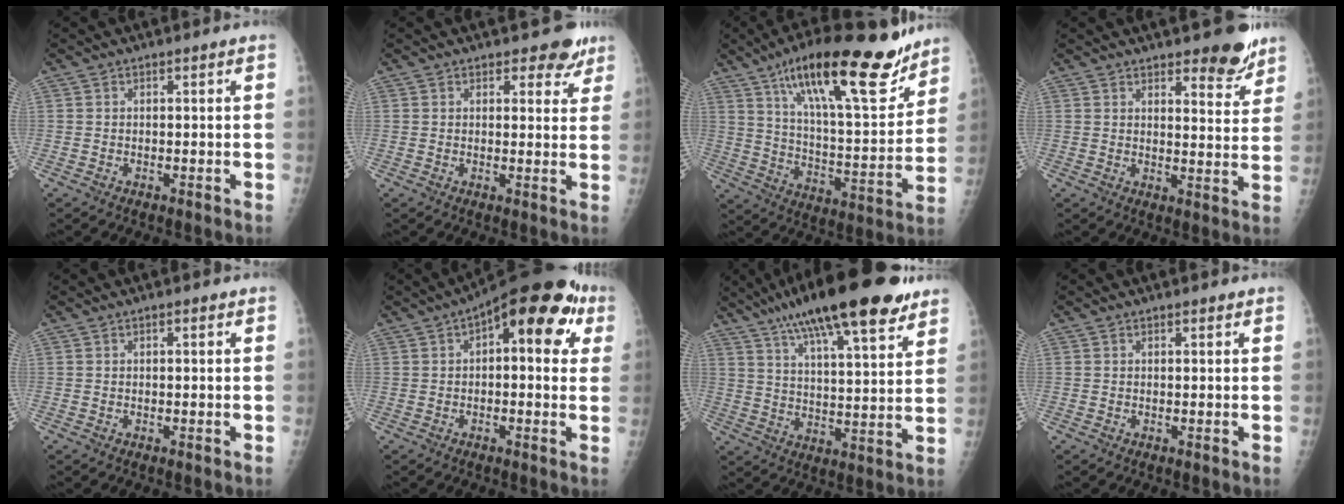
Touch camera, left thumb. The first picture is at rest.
{"total": 4.7, "force": [3.5, 2.6, 1.7], "torque": [0.012, -0.020, 0.038]}
{"total": 25.0, "force": [16.4, 7.2, 17.4], "torque": [-0.246, -0.064, 0.268]}
{"total": 7.4, "force": [5.5, 2.6, 4.3], "torque": [-0.027, -0.036, 0.073]}
{"total": 0.8, "force": [0.4, 0.3, 0.6], "torque": [-0.011, 0.001, 0.004]}
{"total": 16.7, "force": [5.5, 7.4, 13.9], "torque": [-0.149, 0.025, 0.061]}
{"total": 23.6, "force": [15.5, 6.0, 16.7], "torque": [-0.254, -0.028, 0.244]}
{"total": 0.8, "force": [0.6, 0.3, 0.4], "torque": [-0.005, -0.003, 0.007]}